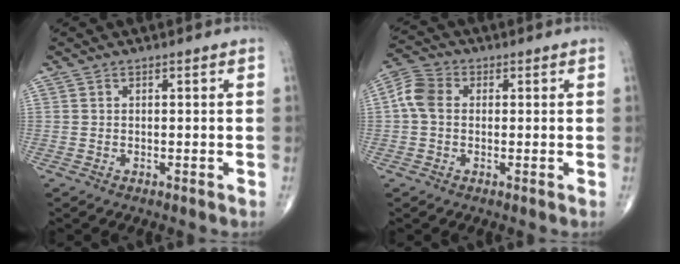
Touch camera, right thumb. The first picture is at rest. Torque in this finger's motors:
{"motor_torque": [0.01, 0.01, 0.16, -0.14, 0.00]}